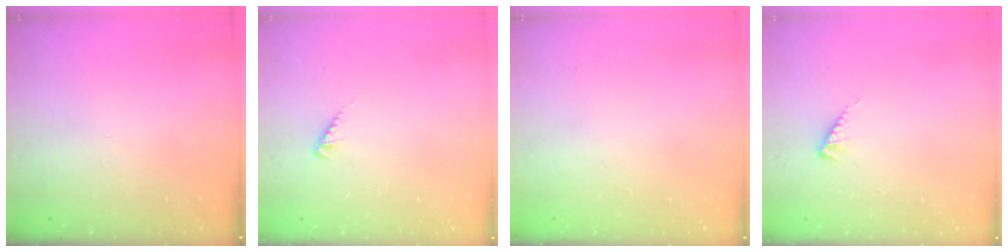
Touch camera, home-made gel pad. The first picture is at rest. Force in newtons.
{"total": 1.9, "press": 1.9, "slide": 0.3}
{"total": 0.0}
{"total": 2.9, "press": 2.9, "slide": 0.6}